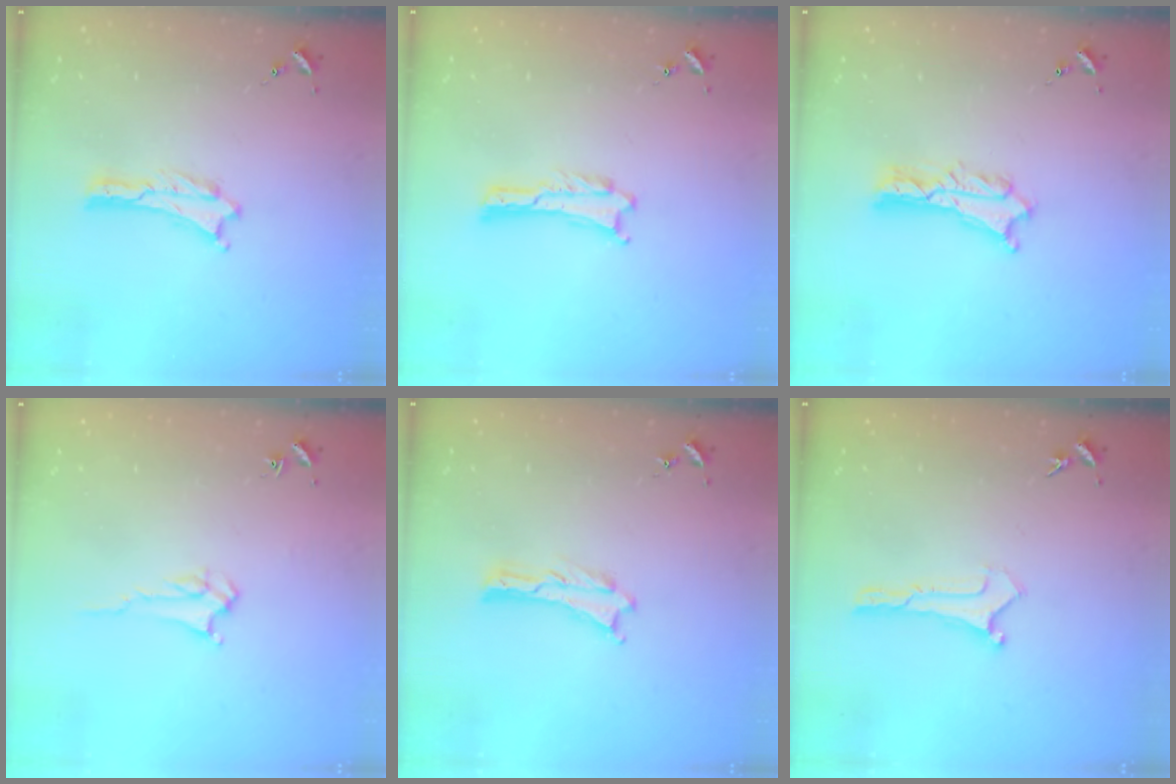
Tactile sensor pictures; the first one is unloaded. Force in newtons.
{"total": 0.0}
{"total": 2.7, "press": 2.6, "slide": 0.3}
{"total": 2.8, "press": 2.8, "slide": 0.4}
{"total": 0.0}
{"total": 0.0}